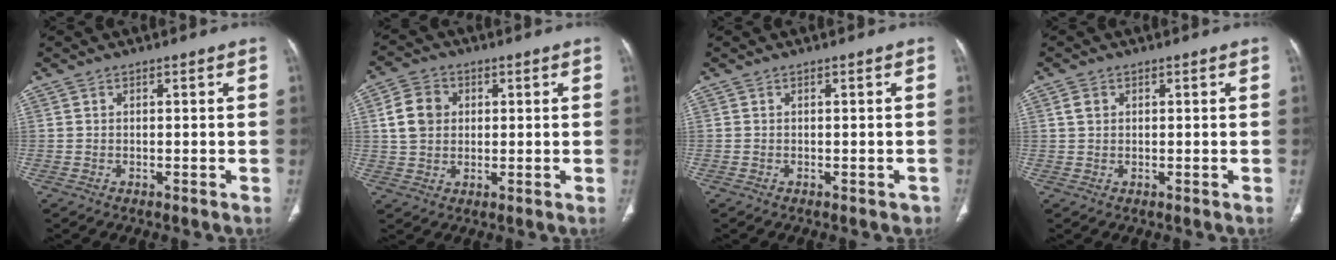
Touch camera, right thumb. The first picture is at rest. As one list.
[{"total": 7.3, "force": [1.5, 6.0, 4.0], "torque": [-0.058, 0.005, 0.025]}, {"total": 0.8, "force": [-0.6, 0.5, 0.2], "torque": [0.006, 0.006, -0.007]}, {"total": 1.9, "force": [0.7, 1.5, 1.0], "torque": [-0.014, 0.002, 0.014]}]